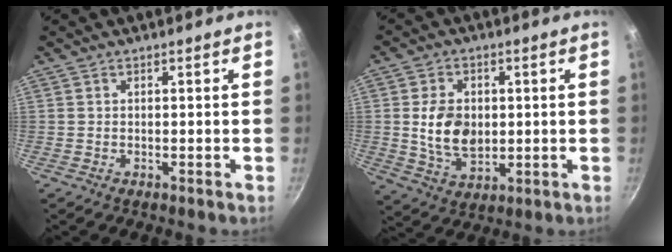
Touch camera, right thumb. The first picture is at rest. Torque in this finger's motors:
{"motor_torque": [-0.03, 0.37, 0.53, -0.45, 0.05]}